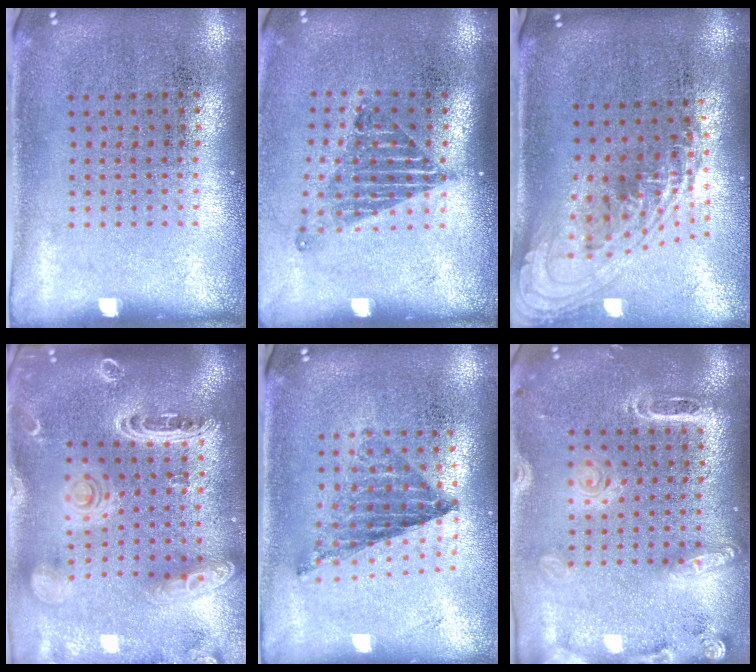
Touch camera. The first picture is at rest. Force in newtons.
{"total": 1.4, "press": 1.1, "slide": 0.9}
{"total": 2.3, "press": 1.7, "slide": 1.5}
{"total": 2.7, "press": 2.3, "slide": 1.3}
{"total": 0.8, "press": 0.8, "slide": 0.0}
{"total": 2.1, "press": 1.9, "slide": 0.9}